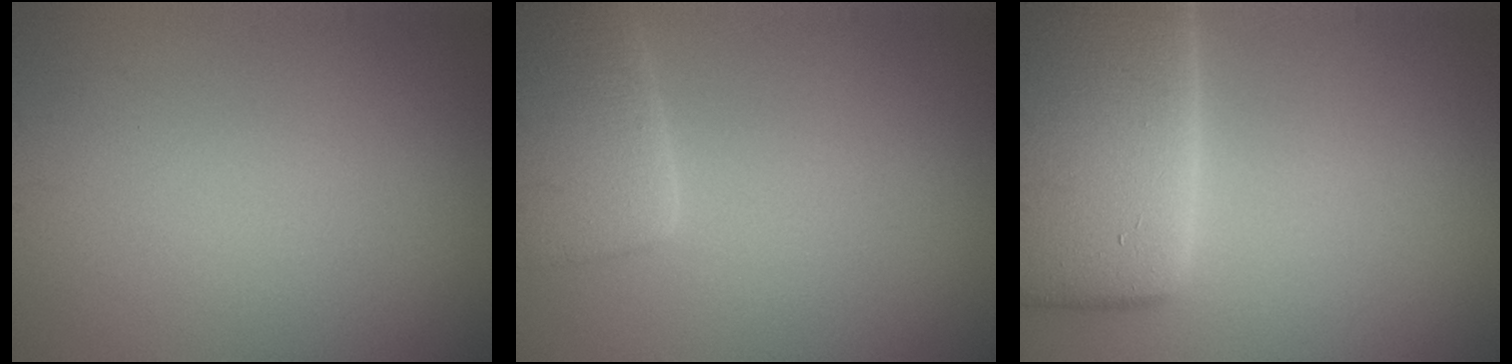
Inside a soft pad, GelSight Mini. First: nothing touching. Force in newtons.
{"total": 5.2, "press": 5.2, "slide": 0.4}
{"total": 13.2, "press": 13.2, "slide": 0.9}